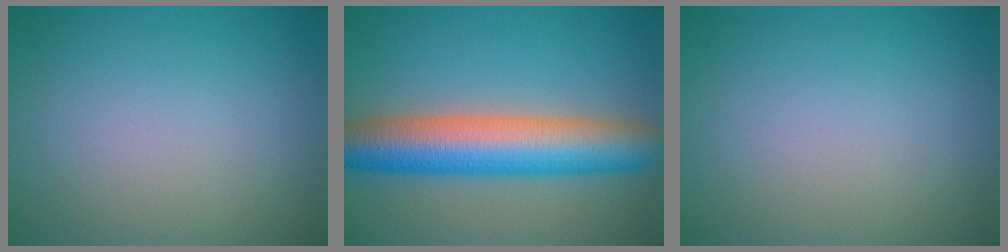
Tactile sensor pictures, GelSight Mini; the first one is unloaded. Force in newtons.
{"total": 9.6, "press": 9.6, "slide": 0.3}
{"total": 0.0}